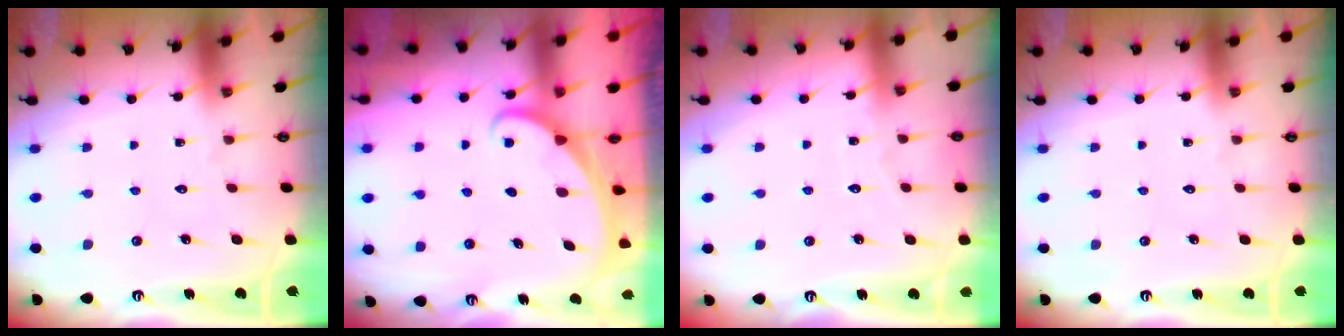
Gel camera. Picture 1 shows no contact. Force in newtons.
{"total": 1.9, "press": 1.9, "slide": 0.1}
{"total": 3.4, "press": 3.4, "slide": 0.3}
{"total": 0.0}